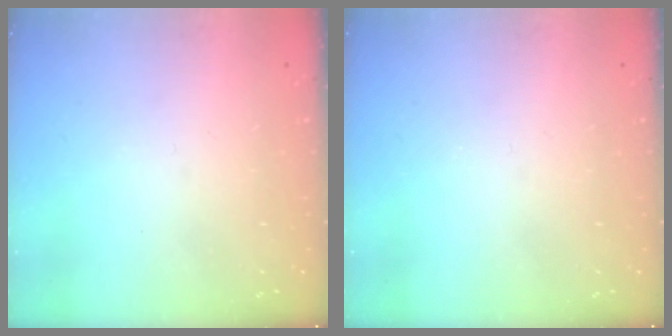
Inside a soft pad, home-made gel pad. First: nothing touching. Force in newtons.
{"total": 0.0}